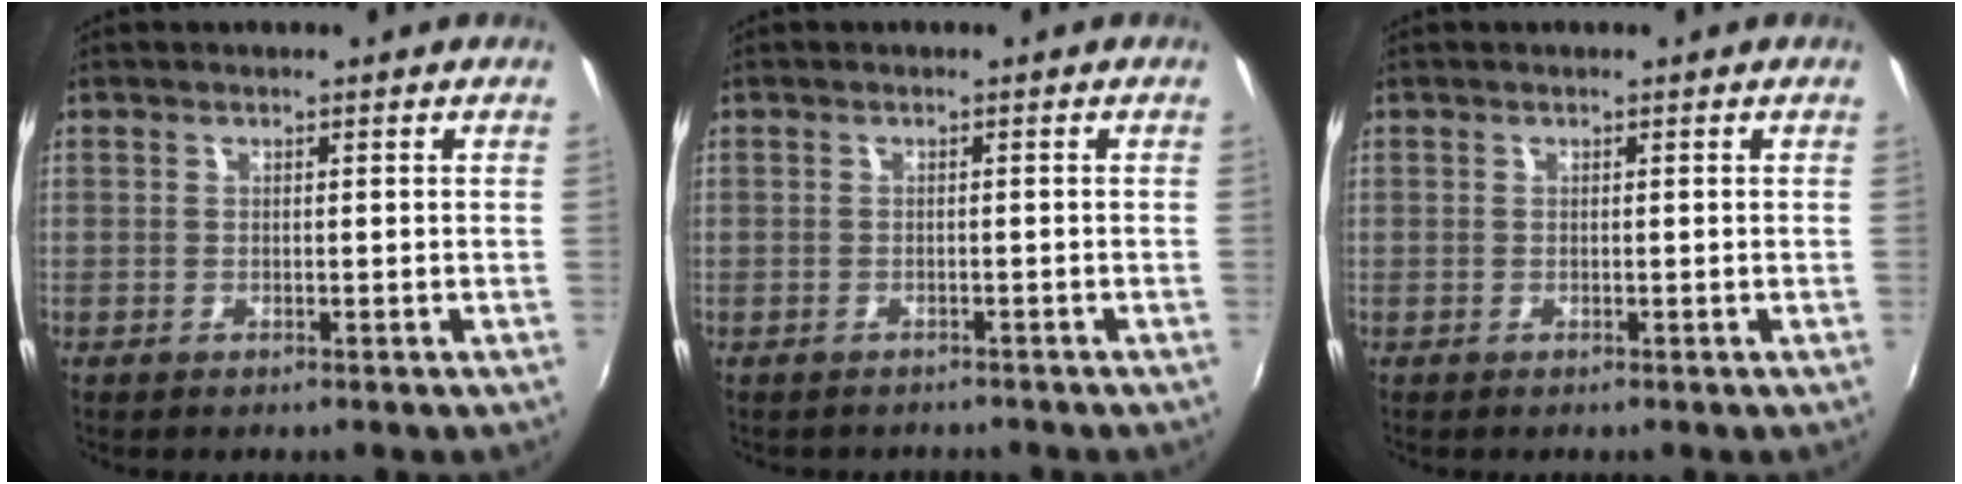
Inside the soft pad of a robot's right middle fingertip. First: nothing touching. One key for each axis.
{"total": 2.5, "fx": -2.2, "fy": 1.0, "fz": 0.5, "tx": -0.015, "ty": -0.013, "tz": -0.029}
{"total": 0.0}